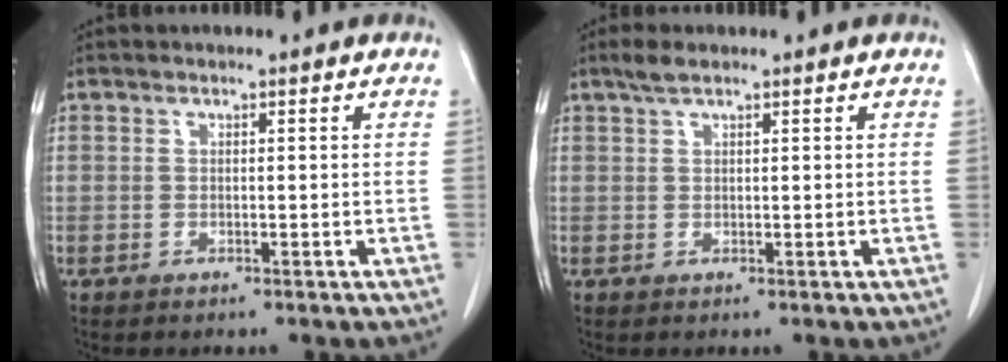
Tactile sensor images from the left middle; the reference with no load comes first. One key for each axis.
{"total": 2.0, "fx": 1.6, "fy": 0.3, "fz": 1.3, "tx": -0.032, "ty": 0.007, "tz": 0.032}